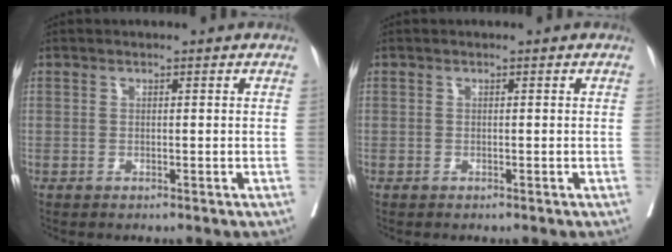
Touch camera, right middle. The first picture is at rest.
{"total": 0.0}